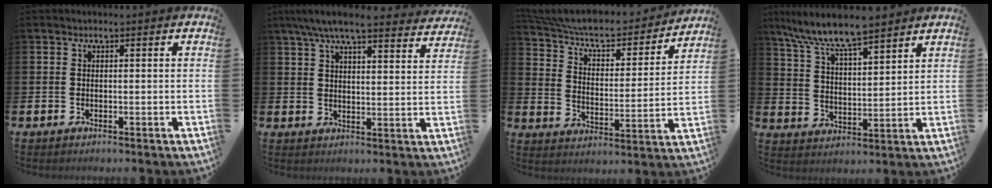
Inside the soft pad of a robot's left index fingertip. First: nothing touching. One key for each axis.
{"total": 7.5, "fx": 6.8, "fy": 1.0, "fz": 2.9, "tx": -0.063, "ty": -0.034, "tz": 0.119}
{"total": 7.7, "fx": 7.0, "fy": 1.8, "fz": 2.5, "tx": -0.074, "ty": -0.056, "tz": 0.115}
{"total": 8.4, "fx": 7.6, "fy": 1.1, "fz": 3.3, "tx": -0.093, "ty": -0.042, "tz": 0.135}